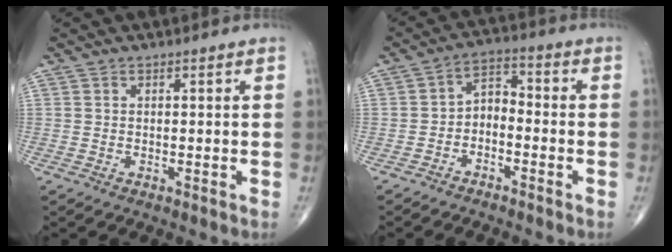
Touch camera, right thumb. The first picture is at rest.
{"total": 5.2, "force": [-2.2, 3.2, 3.4], "torque": [-0.045, 0.038, -0.050]}